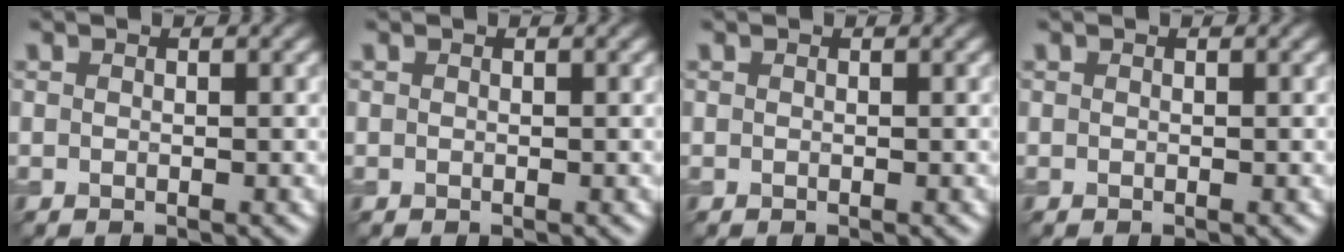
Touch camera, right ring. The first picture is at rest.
{"total": 0.0}
{"total": 0.0}
{"total": 0.0}